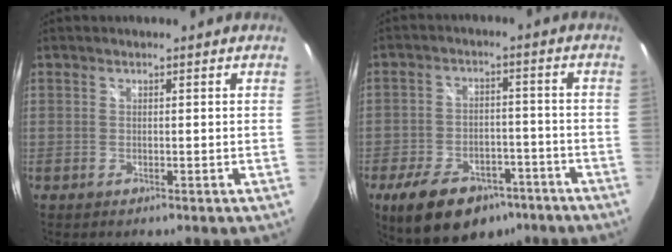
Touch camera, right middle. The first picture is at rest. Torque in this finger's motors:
{"motor_torque": [1.14, -0.99, 0.19, 0.09]}